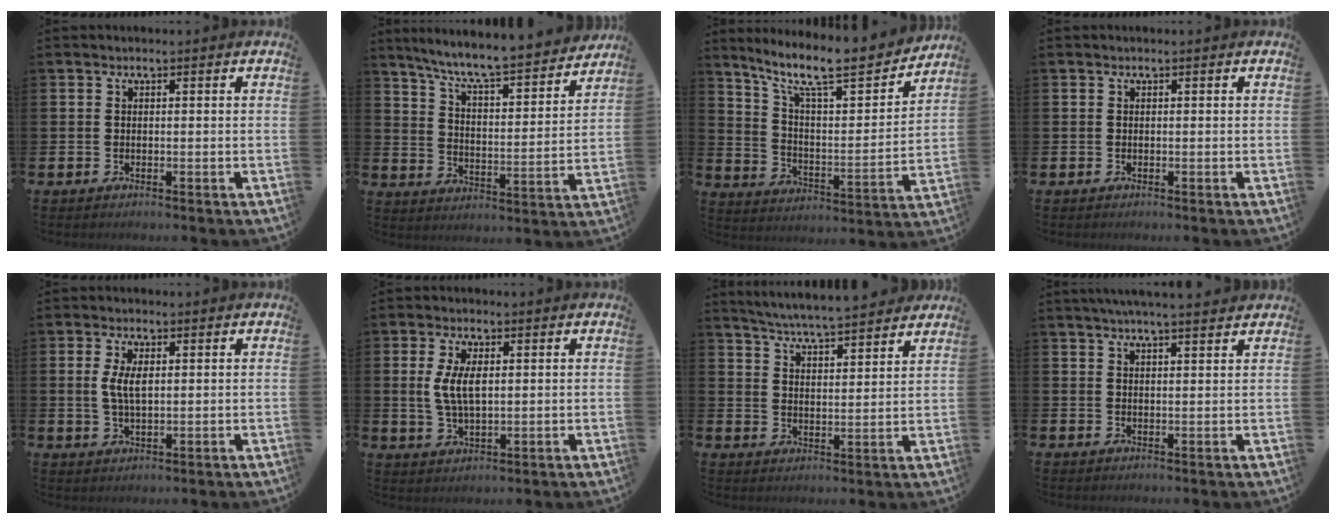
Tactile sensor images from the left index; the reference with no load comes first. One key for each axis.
{"total": 8.0, "fx": 7.4, "fy": 0.2, "fz": 3.0, "tx": -0.096, "ty": -0.059, "tz": 0.125}
{"total": 11.2, "fx": 9.5, "fy": 1.9, "fz": 5.7, "tx": -0.137, "ty": -0.067, "tz": 0.158}
{"total": 0.0}
{"total": 3.9, "fx": 1.1, "fy": 1.8, "fz": 3.3, "tx": -0.060, "ty": 0.004, "tz": 0.017}
{"total": 5.2, "fx": 1.4, "fy": 2.4, "fz": 4.3, "tx": -0.083, "ty": 0.004, "tz": 0.022}
{"total": 5.6, "fx": 5.5, "fy": -0.2, "fz": 1.0, "tx": -0.046, "ty": -0.036, "tz": 0.097}
{"total": 3.8, "fx": 3.6, "fy": -0.3, "fz": 1.1, "tx": -0.030, "ty": -0.010, "tz": 0.066}